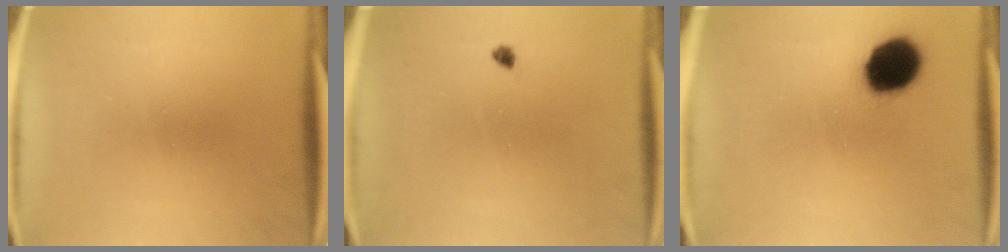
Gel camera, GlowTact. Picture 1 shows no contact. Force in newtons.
{"total": 0.9}
{"total": 12.6}